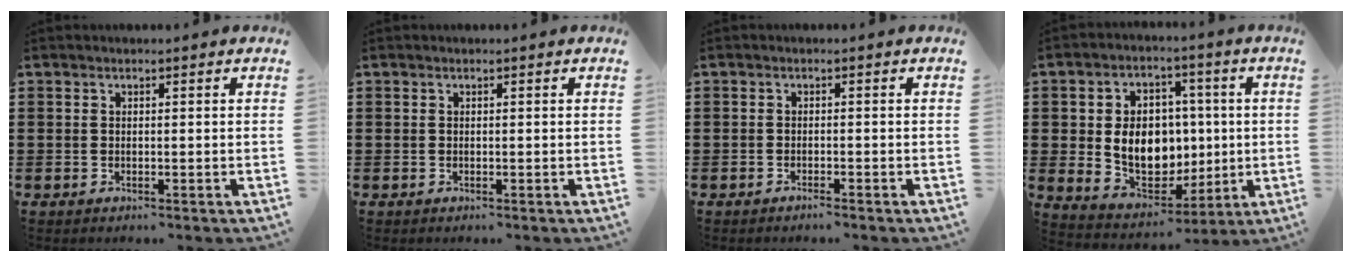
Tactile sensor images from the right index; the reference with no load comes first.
{"total": 0.0}
{"total": 0.8, "force": [-0.8, -0.1, 0.3], "torque": [-0.007, -0.003, -0.014]}
{"total": 10.5, "force": [0.6, 7.9, 6.9], "torque": [-0.126, 0.010, 0.012]}